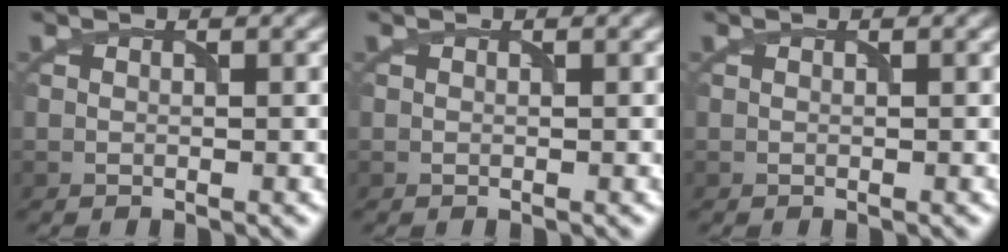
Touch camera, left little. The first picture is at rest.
{"total": 0.0}
{"total": 0.0}